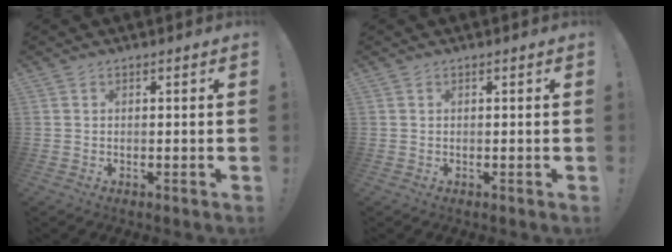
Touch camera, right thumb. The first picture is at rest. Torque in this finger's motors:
{"motor_torque": [-0.05, 0.05, 0.09, -0.09, 0.03]}